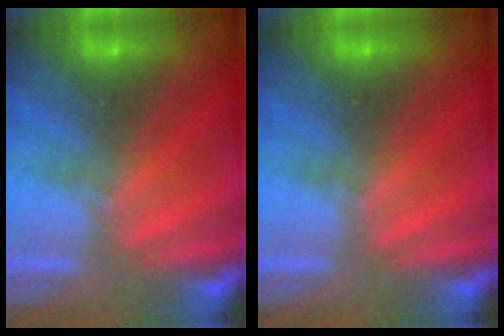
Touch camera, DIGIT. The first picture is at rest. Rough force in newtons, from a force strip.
{"total": 0.0}